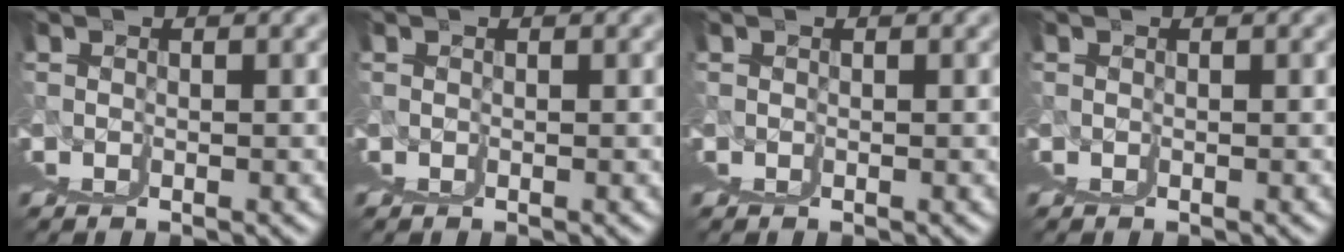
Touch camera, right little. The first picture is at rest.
{"total": 0.0}
{"total": 0.0}
{"total": 0.0}